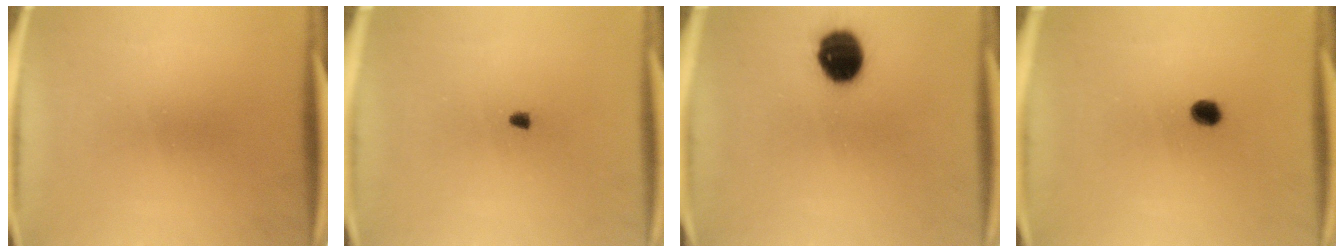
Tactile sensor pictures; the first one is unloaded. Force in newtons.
{"total": 1.0}
{"total": 10.7}
{"total": 2.7}